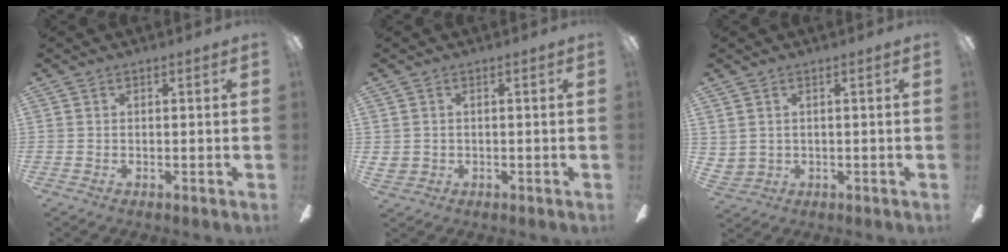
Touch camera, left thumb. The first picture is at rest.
{"total": 1.7, "force": [0.2, 1.6, 0.4], "torque": [-0.009, 0.003, 0.003]}
{"total": 2.0, "force": [1.3, 1.5, 0.3], "torque": [-0.009, -0.001, 0.024]}